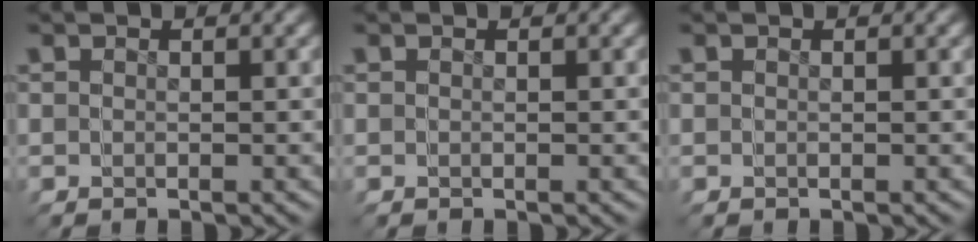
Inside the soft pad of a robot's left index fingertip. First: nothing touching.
{"total": 0.0}
{"total": 0.0}